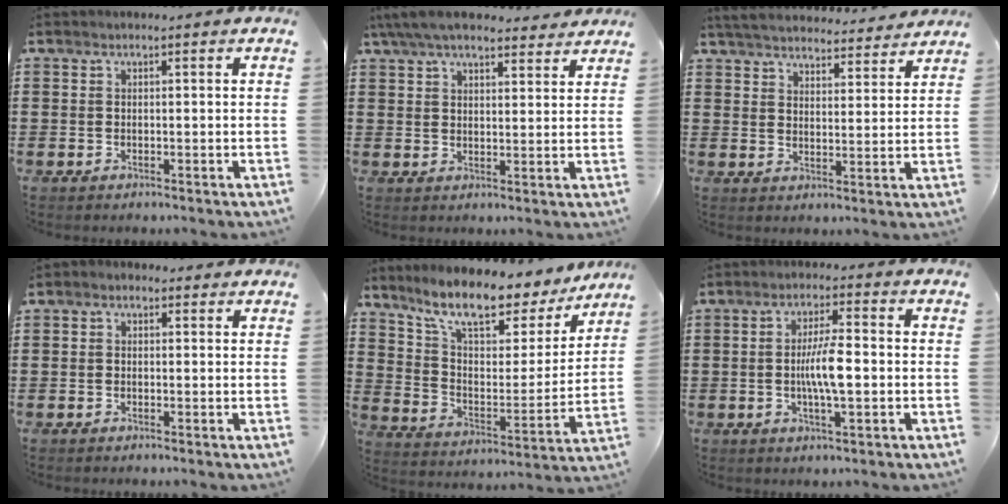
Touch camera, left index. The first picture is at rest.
{"total": 6.4, "force": [5.4, 1.6, 2.9], "torque": [-0.071, -0.010, 0.102]}
{"total": 4.8, "force": [4.7, 0.3, 0.9], "torque": [-0.038, -0.030, 0.081]}
{"total": 0.8, "force": [-0.3, 0.6, 0.4], "torque": [-0.009, 0.003, -0.007]}
{"total": 10.6, "force": [8.9, 2.5, 5.3], "torque": [-0.128, -0.058, 0.149]}
{"total": 6.7, "force": [-0.8, 1.6, 6.4], "torque": [-0.119, 0.004, -0.018]}